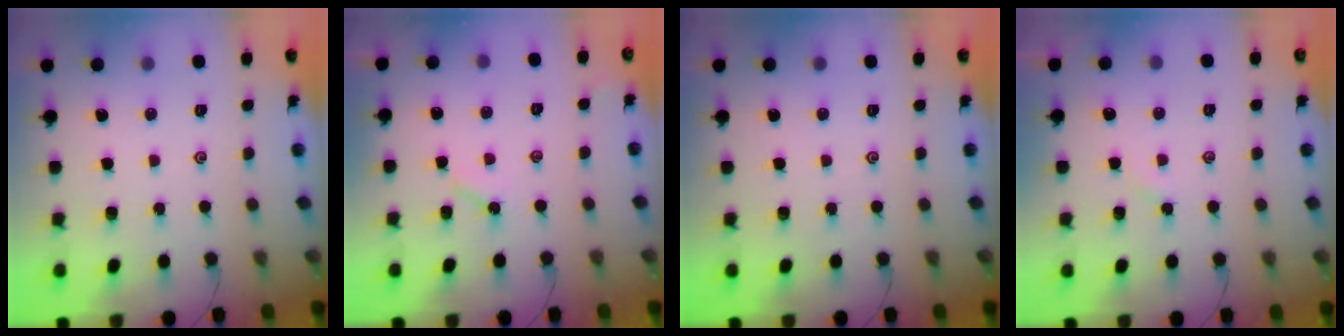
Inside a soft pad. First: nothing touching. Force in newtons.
{"total": 2.6, "press": 2.5, "slide": 0.3}
{"total": 0.0}
{"total": 2.5, "press": 2.5, "slide": 0.4}